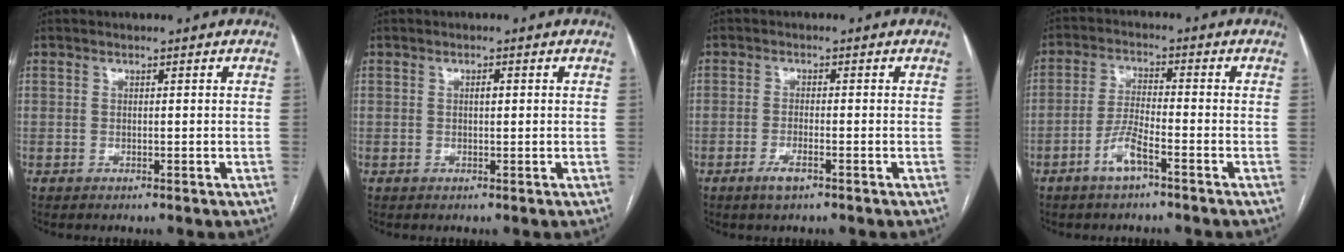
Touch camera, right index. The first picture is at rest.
{"total": 1.0, "force": [0.2, 0.4, 0.9], "torque": [-0.012, 0.001, 0.002]}
{"total": 2.4, "force": [-1.5, 0.5, 1.9], "torque": [-0.035, -0.002, -0.028]}
{"total": 4.9, "force": [-2.9, 0.8, 3.9], "torque": [-0.081, 0.003, -0.059]}